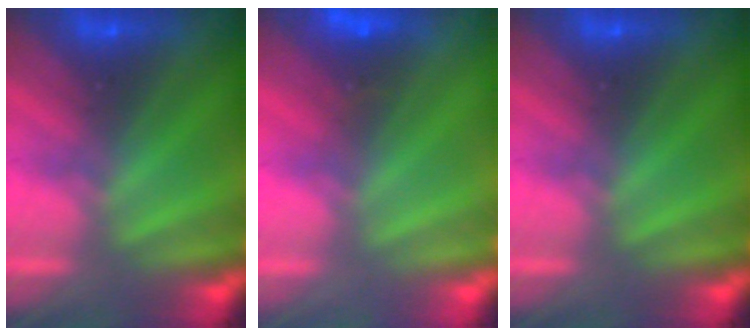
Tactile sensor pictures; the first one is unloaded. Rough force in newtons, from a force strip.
{"total": 4.9}
{"total": 0.0}